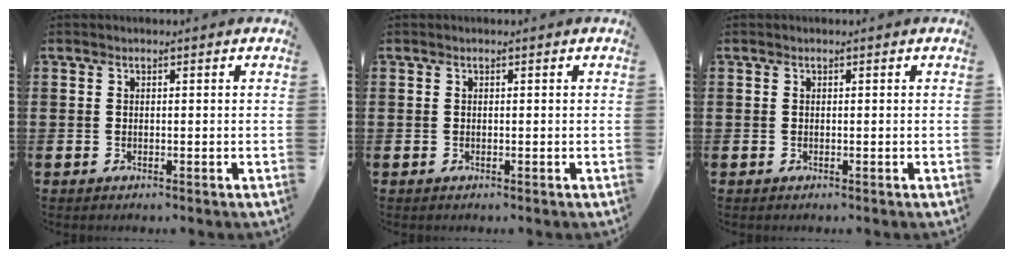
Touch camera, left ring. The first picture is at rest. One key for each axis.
{"total": 0.0}
{"total": 0.0}